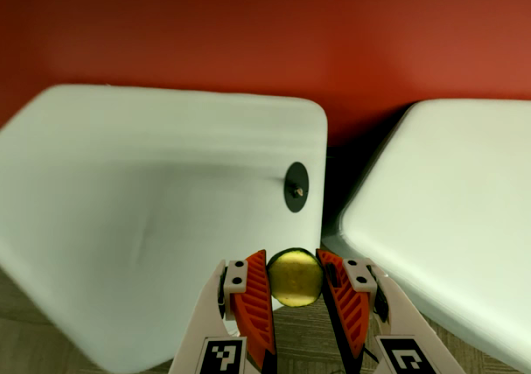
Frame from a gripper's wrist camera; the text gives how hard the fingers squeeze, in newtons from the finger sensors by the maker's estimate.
{"total": 11.0, "left": 11.0, "right": 11.0}